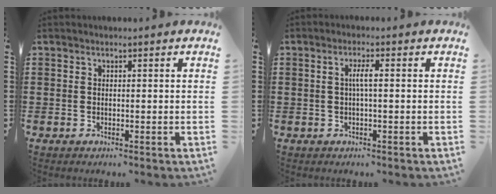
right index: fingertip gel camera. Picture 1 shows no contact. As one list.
[{"total": 2.6, "force": [0.0, 0.3, 2.6], "torque": [-0.049, 0.000, -0.003]}]